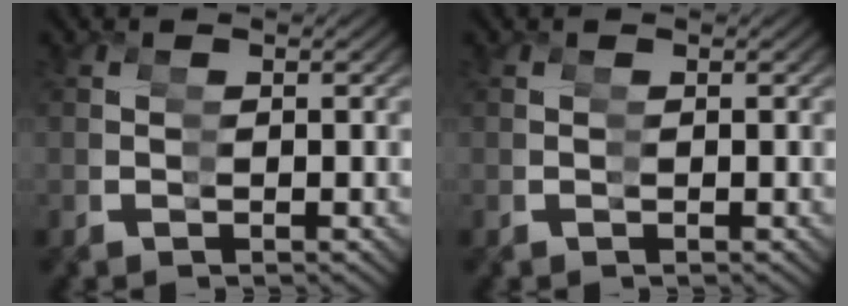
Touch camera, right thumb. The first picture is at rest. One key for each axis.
{"total": 0.0}